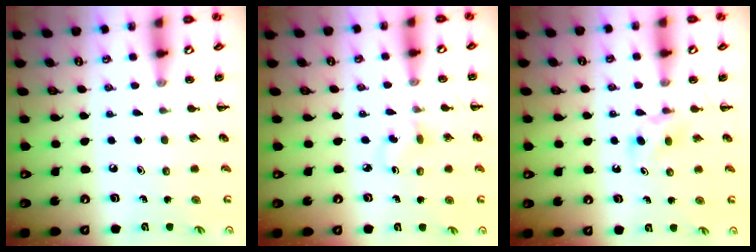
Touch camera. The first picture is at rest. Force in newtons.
{"total": 2.2, "press": 2.0, "slide": 0.9}
{"total": 2.6, "press": 2.4, "slide": 1.0}